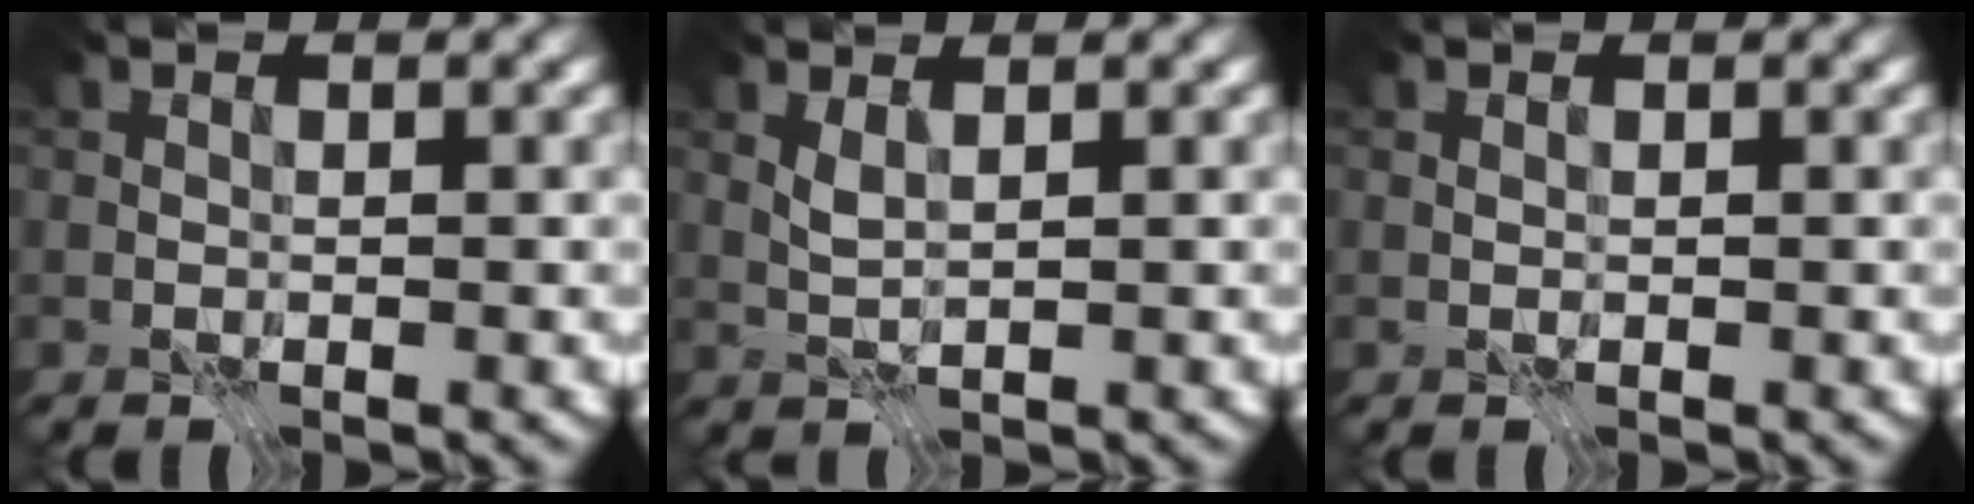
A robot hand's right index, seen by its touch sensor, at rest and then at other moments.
{"total": 1.4, "force": [0.7, 0.3, 1.2], "torque": [-0.034, 0.000, 0.017]}
{"total": 0.0}